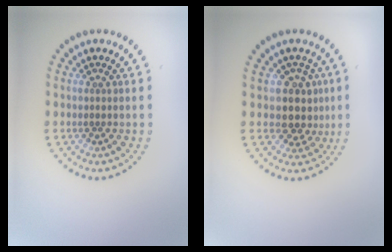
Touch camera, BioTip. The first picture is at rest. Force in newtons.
{"total": 3.2, "press": 2.7, "slide": 1.8}